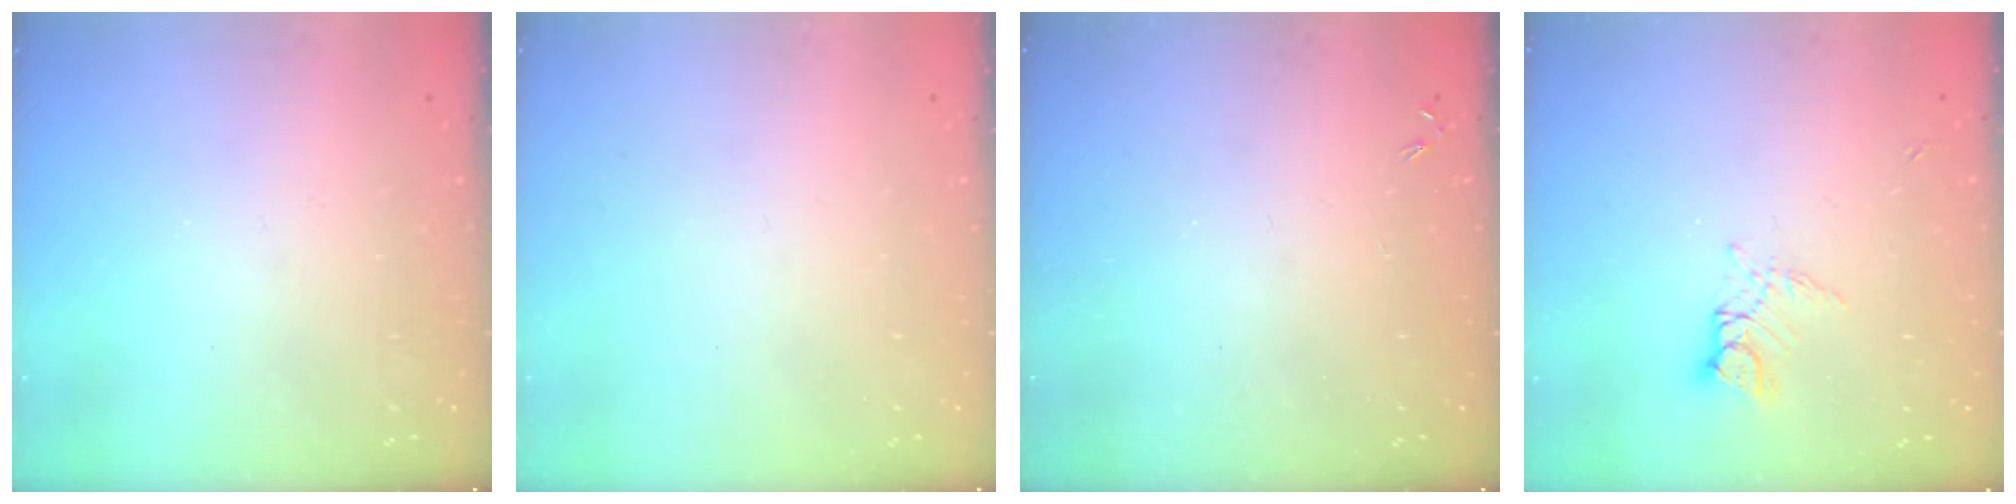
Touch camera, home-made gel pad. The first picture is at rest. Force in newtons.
{"total": 0.0}
{"total": 0.0}
{"total": 7.1, "press": 7.1, "slide": 0.6}